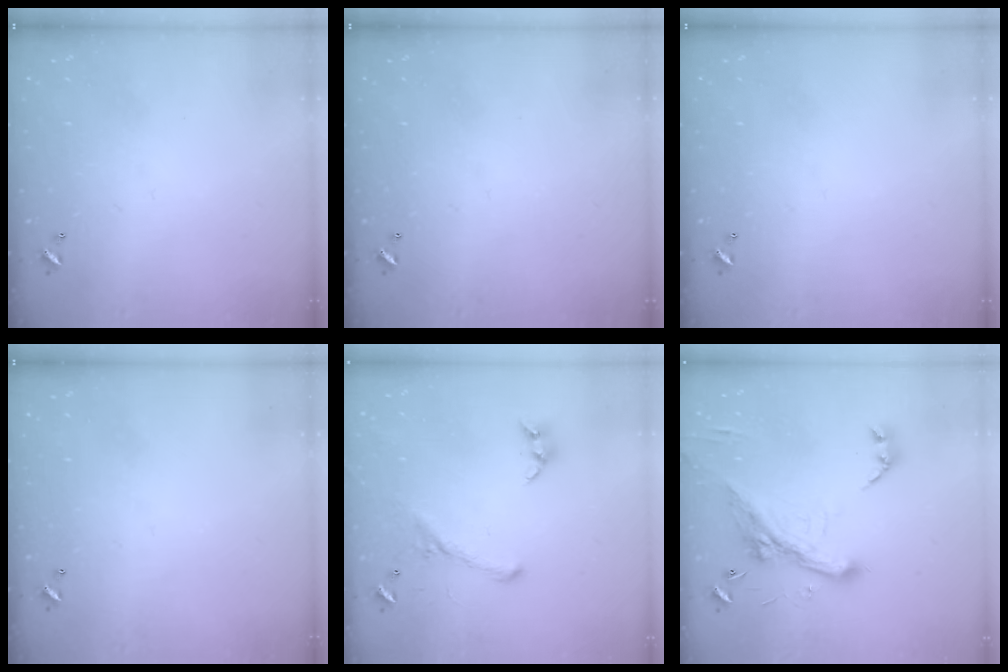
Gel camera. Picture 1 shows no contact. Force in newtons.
{"total": 0.0}
{"total": 0.0}
{"total": 0.0}
{"total": 1.4, "press": 0.6, "slide": 1.2}
{"total": 7.7, "press": 7.5, "slide": 2.0}